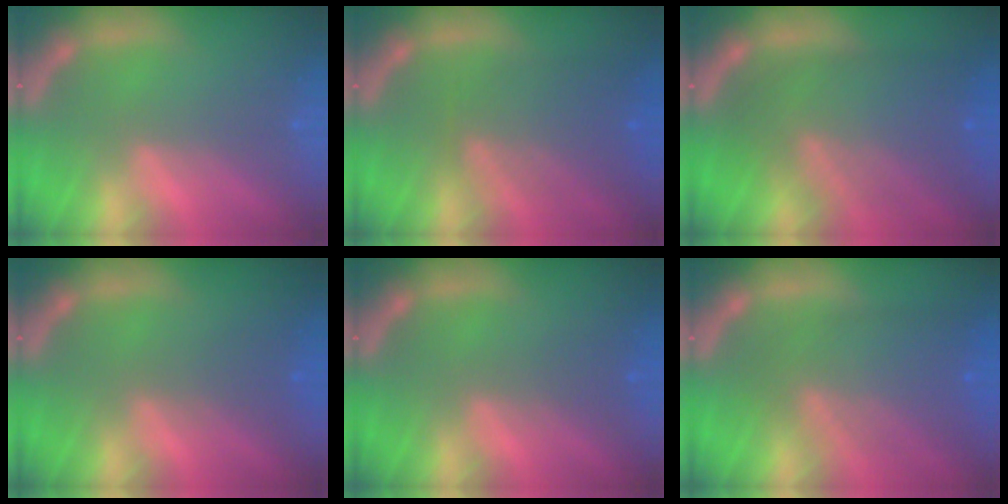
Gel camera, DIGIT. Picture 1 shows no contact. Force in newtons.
{"total": 6.1}
{"total": 9.5}
{"total": 2.0}
{"total": 1.5}
{"total": 7.5}